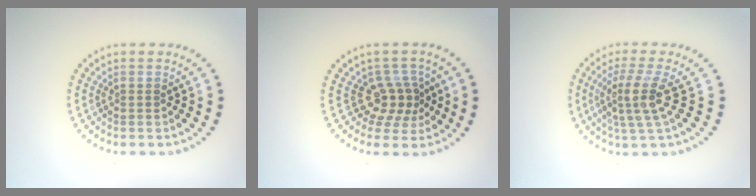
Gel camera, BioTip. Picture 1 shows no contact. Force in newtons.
{"total": 3.0, "press": 2.3, "slide": 1.9}
{"total": 3.8, "press": 2.7, "slide": 2.6}